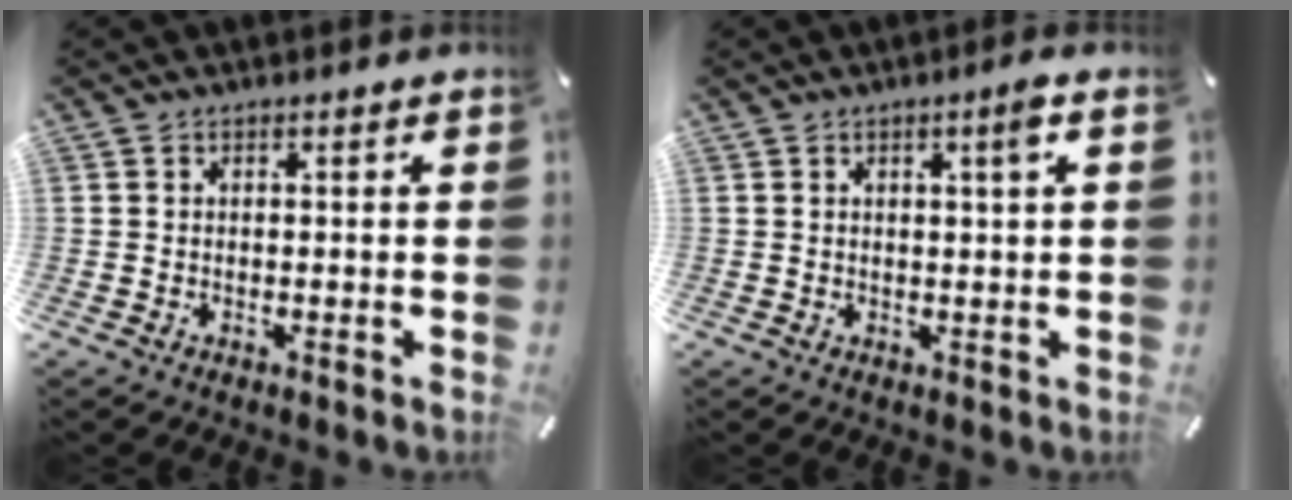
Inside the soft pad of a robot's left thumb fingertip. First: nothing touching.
{"total": 3.0, "force": [1.3, 0.2, 2.7], "torque": [-0.047, -0.004, 0.018]}